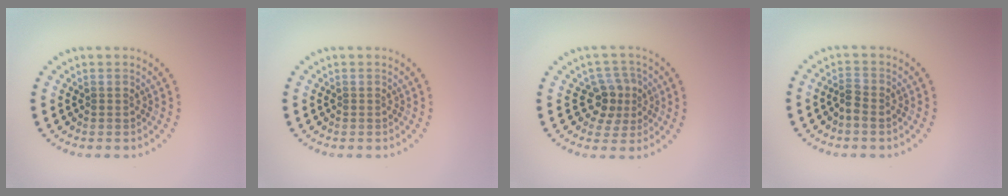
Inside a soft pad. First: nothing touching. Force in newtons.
{"total": 0.0}
{"total": 2.9, "press": 2.6, "slide": 1.4}
{"total": 1.3, "press": 1.1, "slide": 0.6}